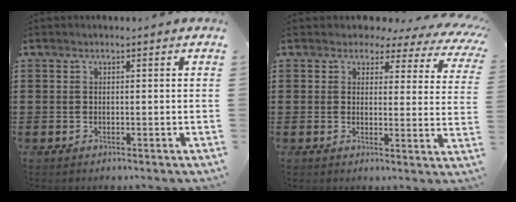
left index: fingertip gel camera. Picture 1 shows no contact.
{"total": 3.3, "force": [2.8, 1.6, 1.0], "torque": [-0.030, -0.018, 0.044]}